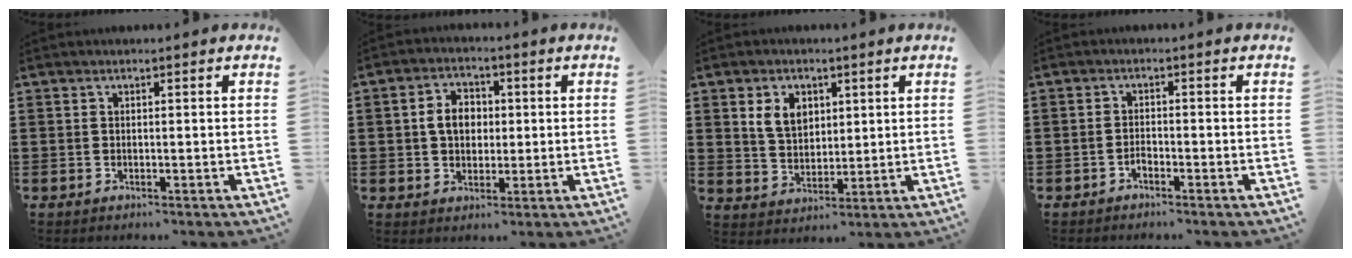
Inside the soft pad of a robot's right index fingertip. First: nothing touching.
{"total": 4.9, "force": [0.2, 3.8, 3.1], "torque": [-0.079, 0.012, -0.003]}
{"total": 5.3, "force": [2.1, 3.8, 3.0], "torque": [-0.074, 0.014, 0.039]}
{"total": 1.3, "force": [-1.0, 0.5, 0.5], "torque": [-0.014, -0.002, -0.019]}